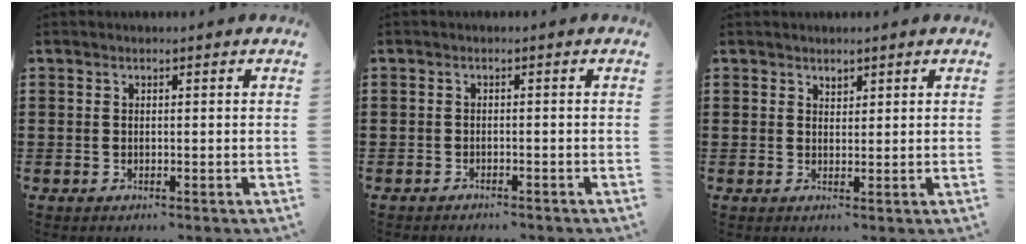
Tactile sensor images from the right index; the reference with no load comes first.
{"total": 1.2, "force": [-1.2, 0.2, 0.0], "torque": [-0.006, 0.001, -0.026]}
{"total": 1.1, "force": [1.0, 0.4, 0.1], "torque": [-0.004, -0.002, 0.021]}